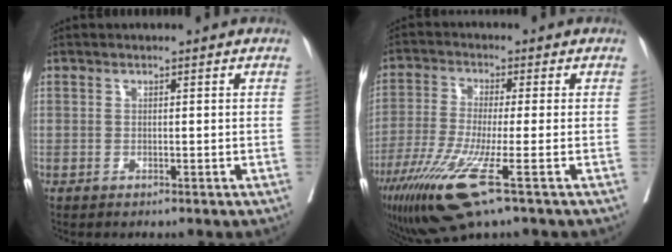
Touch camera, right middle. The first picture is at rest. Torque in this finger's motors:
{"motor_torque": [1.01, -1.13, 0.53, 0.21]}